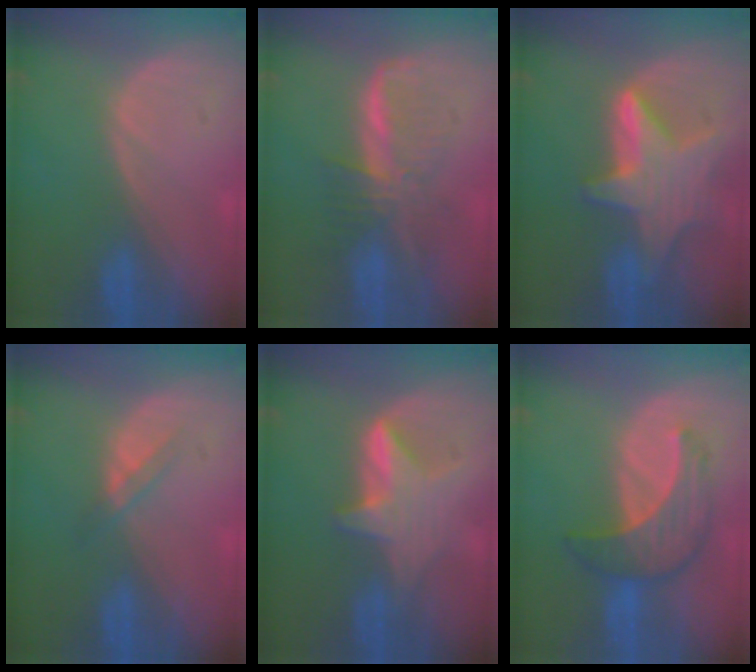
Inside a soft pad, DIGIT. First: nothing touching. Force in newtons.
{"total": 6.8, "press": 6.4, "slide": 2.3}
{"total": 8.4, "press": 8.3, "slide": 0.6}
{"total": 1.8, "press": 1.8, "slide": 0.2}
{"total": 6.1, "press": 5.7, "slide": 2.2}
{"total": 7.0, "press": 6.9, "slide": 0.5}